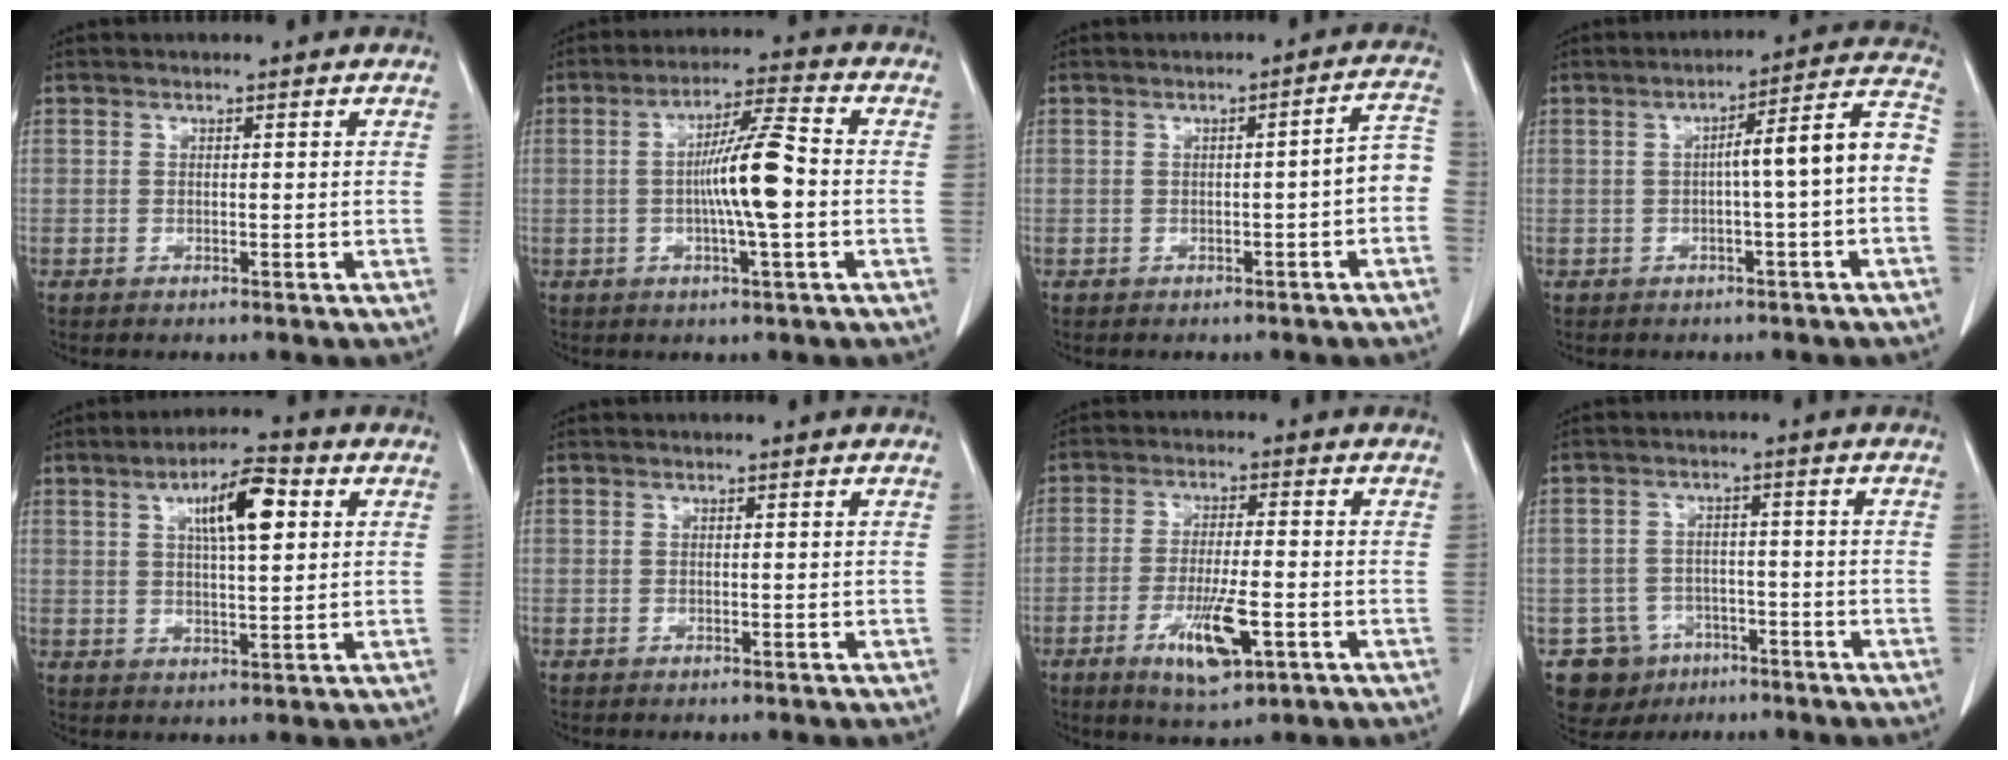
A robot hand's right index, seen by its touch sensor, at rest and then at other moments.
{"total": 9.2, "force": [-0.8, 0.2, 9.1], "torque": [-0.162, 0.006, -0.020]}
{"total": 4.6, "force": [-1.3, 0.5, 4.4], "torque": [-0.048, 0.019, -0.018]}
{"total": 8.7, "force": [-1.0, 0.0, 8.6], "torque": [-0.115, 0.033, -0.018]}
{"total": 8.7, "force": [3.0, 1.9, 7.9], "torque": [-0.135, 0.012, 0.049]}
{"total": 0.0}
{"total": 8.5, "force": [-3.4, 1.8, 7.6], "torque": [-0.141, -0.012, -0.049]}
{"total": 7.3, "force": [-3.9, 6.1, 0.6], "torque": [-0.013, 0.010, -0.053]}